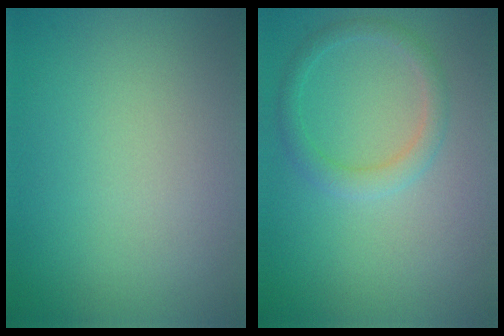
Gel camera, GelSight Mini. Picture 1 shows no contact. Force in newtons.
{"total": 2.0, "press": 2.0, "slide": 0.1}